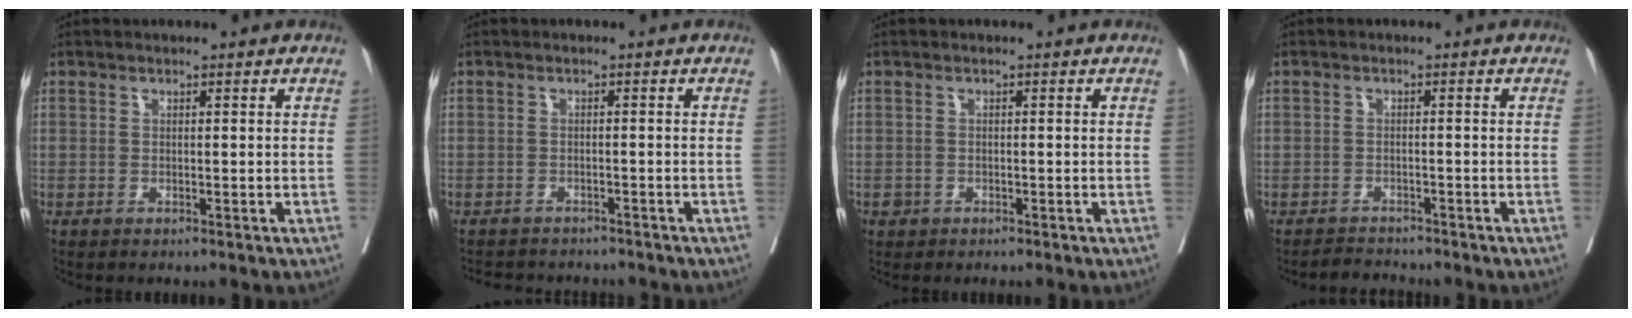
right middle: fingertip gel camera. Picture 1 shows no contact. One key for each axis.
{"total": 7.4, "fx": -6.9, "fy": 2.0, "fz": 1.6, "tx": -0.027, "ty": -0.004, "tz": -0.088}
{"total": 1.0, "fx": -0.5, "fy": 0.9, "fz": 0.1, "tx": -0.002, "ty": 0.004, "tz": -0.008}
{"total": 2.1, "fx": -2.0, "fy": 0.3, "fz": -0.6, "tx": 0.005, "ty": -0.010, "tz": -0.034}